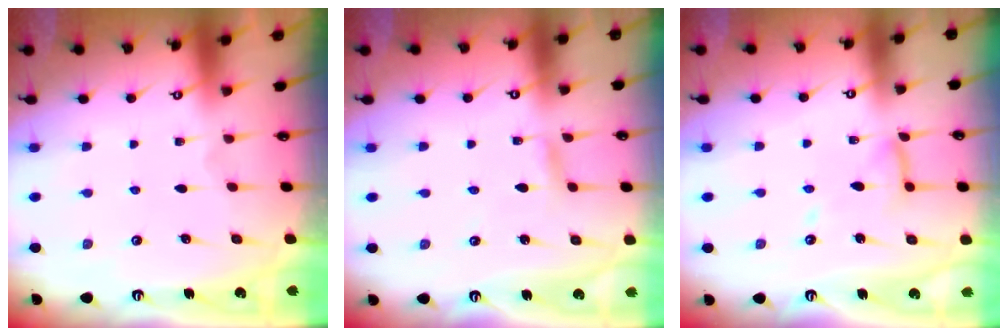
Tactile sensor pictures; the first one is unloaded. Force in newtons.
{"total": 3.1, "press": 3.0, "slide": 0.3}
{"total": 10.2, "press": 10.1, "slide": 0.8}